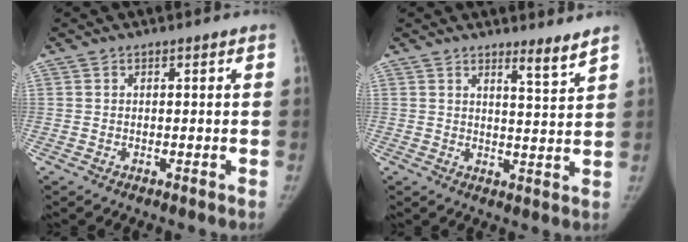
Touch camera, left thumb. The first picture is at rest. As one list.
[{"total": 4.0, "force": [3.4, -0.1, 2.1], "torque": [-0.030, -0.039, 0.052]}]